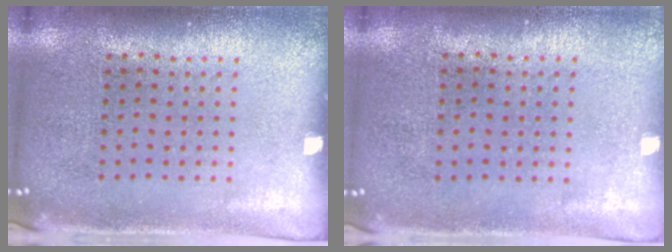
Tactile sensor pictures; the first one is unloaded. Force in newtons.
{"total": 0.0}